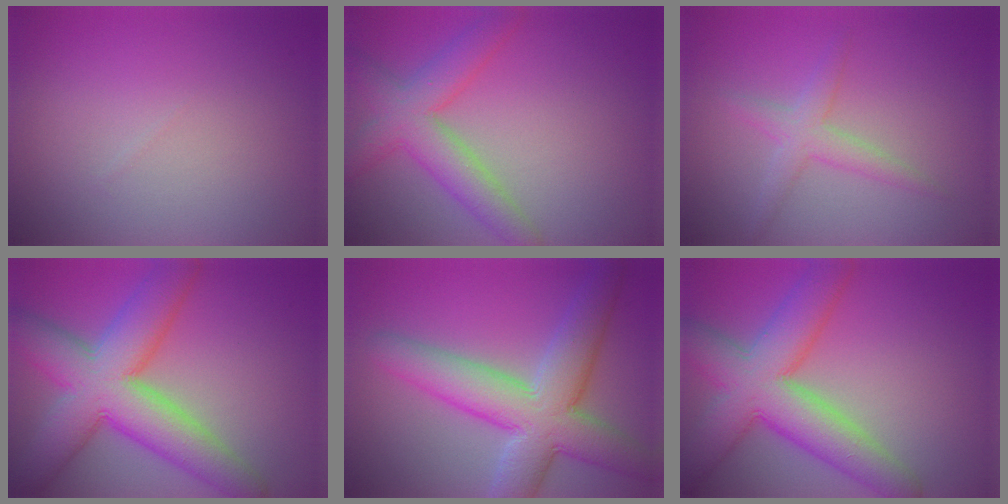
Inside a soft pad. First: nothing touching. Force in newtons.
{"total": 5.4, "press": 5.4, "slide": 0.2}
{"total": 2.5, "press": 2.5, "slide": 0.0}
{"total": 10.5, "press": 10.5, "slide": 0.4}
{"total": 8.7, "press": 8.7, "slide": 0.5}
{"total": 9.2, "press": 9.2, "slide": 0.2}